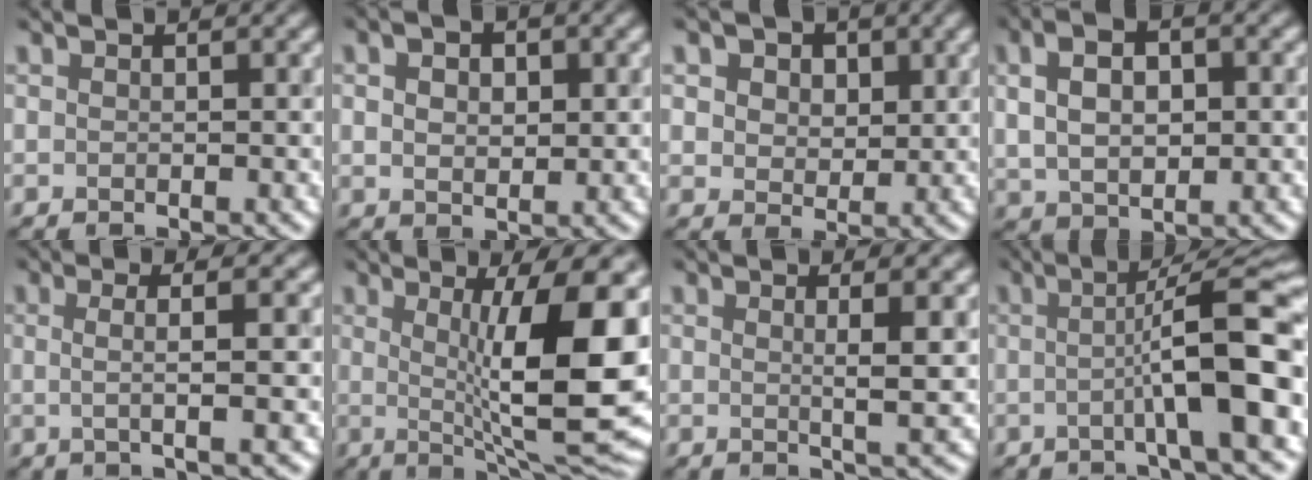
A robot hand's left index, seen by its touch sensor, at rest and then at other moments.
{"total": 3.4, "force": [0.8, 2.1, 2.6], "torque": [-0.041, 0.005, 0.013]}
{"total": 6.6, "force": [3.3, 4.6, 3.4], "torque": [-0.063, 0.016, 0.033]}
{"total": 6.9, "force": [1.8, 4.1, 5.3], "torque": [-0.111, 0.018, 0.036]}
{"total": 4.1, "force": [0.4, 1.2, 3.9], "torque": [-0.052, 0.005, -0.010]}
{"total": 13.5, "force": [1.1, 3.3, 13.0], "torque": [-0.159, 0.002, 0.019]}
{"total": 3.3, "force": [0.6, 0.6, 3.2], "torque": [-0.045, -0.001, 0.006]}
{"total": 9.6, "force": [-1.2, 1.4, 9.4], "torque": [-0.119, 0.022, -0.031]}